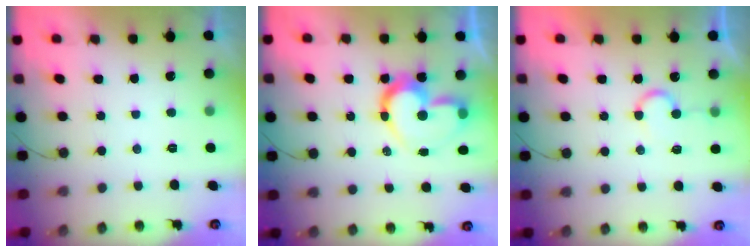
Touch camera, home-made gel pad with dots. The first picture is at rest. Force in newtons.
{"total": 14.7, "press": 14.5, "slide": 2.2}
{"total": 6.1, "press": 6.1, "slide": 0.6}